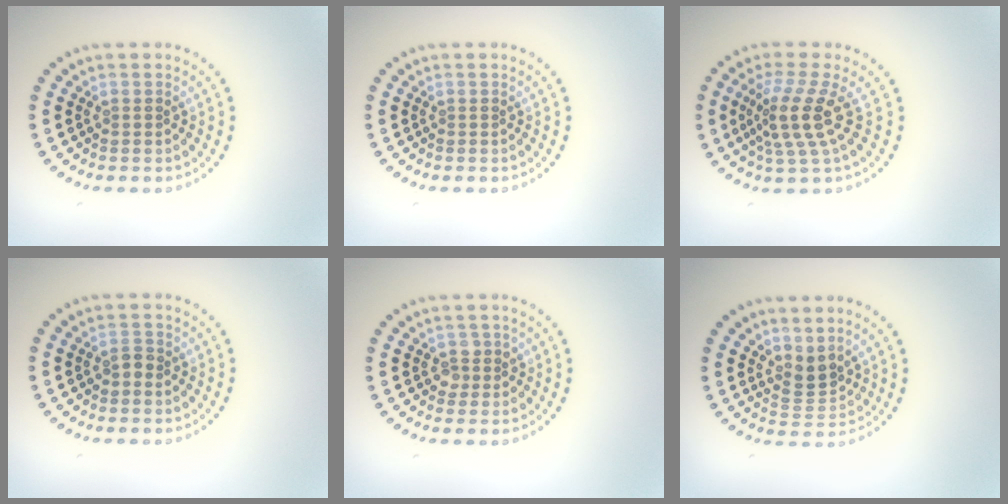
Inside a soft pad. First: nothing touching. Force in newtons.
{"total": 0.0}
{"total": 3.9, "press": 2.9, "slide": 2.6}
{"total": 0.9, "press": 0.8, "slide": 0.3}
{"total": 1.2, "press": 1.1, "slide": 0.5}
{"total": 2.2, "press": 1.6, "slide": 1.6}